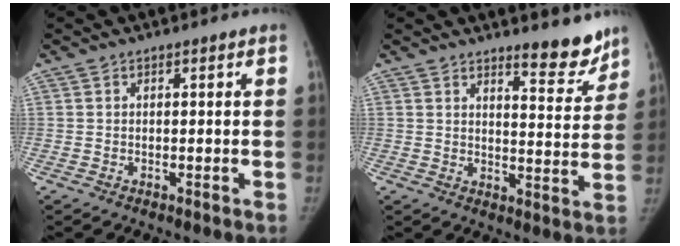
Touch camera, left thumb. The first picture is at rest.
{"total": 7.5, "force": [6.3, 1.9, 3.6], "torque": [-0.016, -0.054, 0.090]}